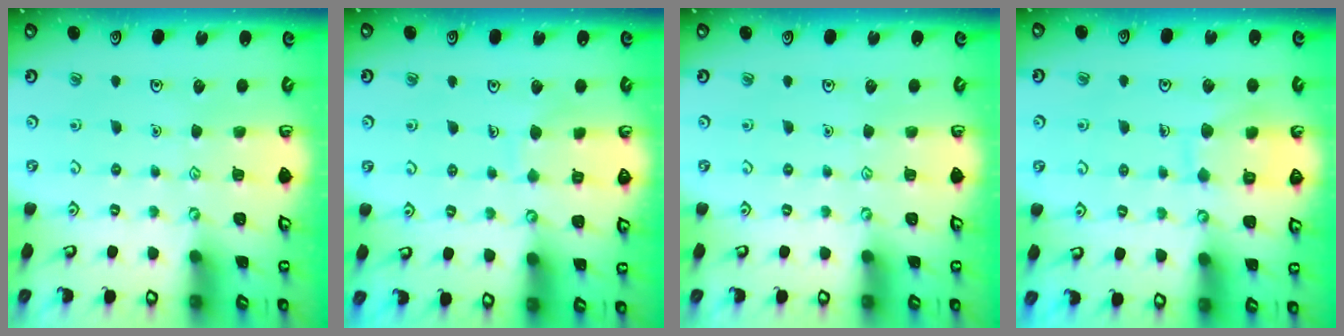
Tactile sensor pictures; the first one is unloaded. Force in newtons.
{"total": 5.0, "press": 4.9, "slide": 0.4}
{"total": 0.0}
{"total": 8.3, "press": 8.3, "slide": 0.4}